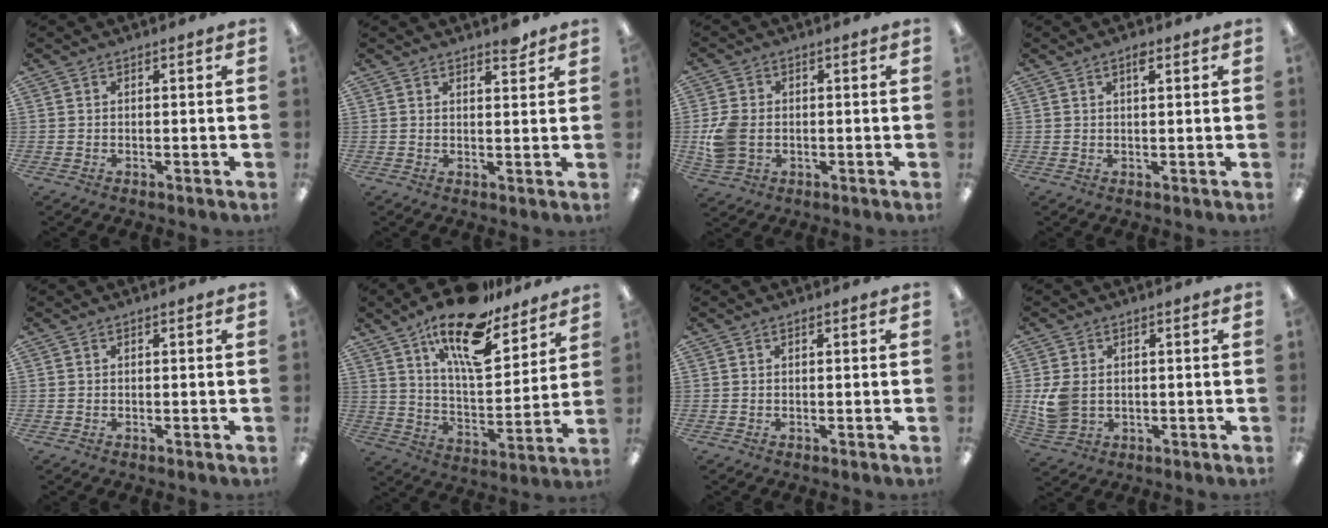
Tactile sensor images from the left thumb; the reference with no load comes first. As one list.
[{"total": 2.7, "force": [2.4, 0.7, 0.9], "torque": [0.004, -0.016, 0.039]}, {"total": 7.4, "force": [-0.8, 5.9, 4.5], "torque": [-0.088, 0.010, -0.011]}, {"total": 2.3, "force": [1.3, 0.8, 1.7], "torque": [-0.020, -0.002, 0.019]}, {"total": 0.0}, {"total": 19.0, "force": [13.6, 7.0, 11.4], "torque": [-0.190, -0.080, 0.229]}, {"total": 0.0}, {"total": 6.5, "force": [0.5, 5.1, 4.0], "torque": [-0.085, 0.003, 0.012]}]